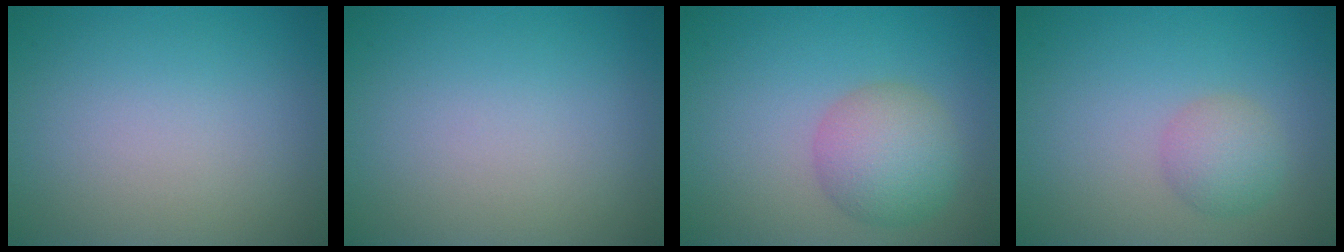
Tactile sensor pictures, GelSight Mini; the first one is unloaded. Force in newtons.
{"total": 0.0}
{"total": 4.7, "press": 4.7, "slide": 0.2}
{"total": 2.5, "press": 2.5, "slide": 0.0}